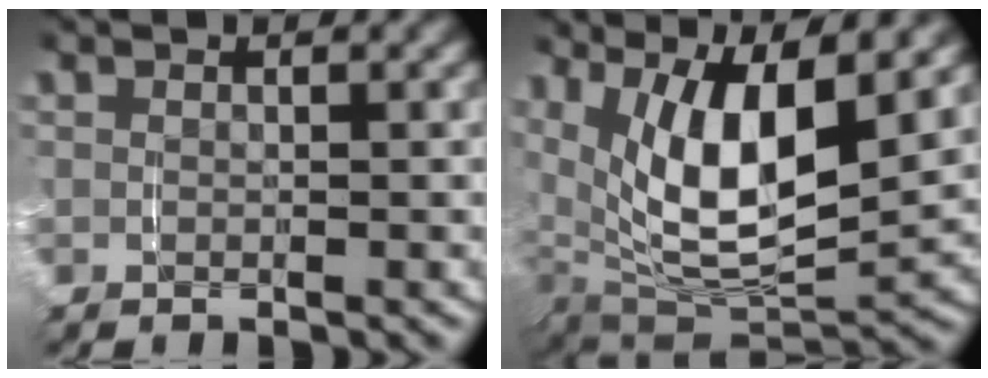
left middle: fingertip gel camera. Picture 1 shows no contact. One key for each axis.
{"total": 11.3, "fx": 0.8, "fy": 7.0, "fz": 8.8, "tx": -0.190, "ty": -0.039, "tz": 0.029}